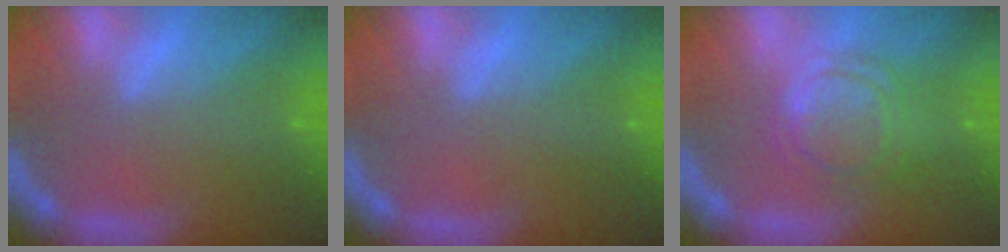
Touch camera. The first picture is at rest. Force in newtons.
{"total": 0.0}
{"total": 6.1}